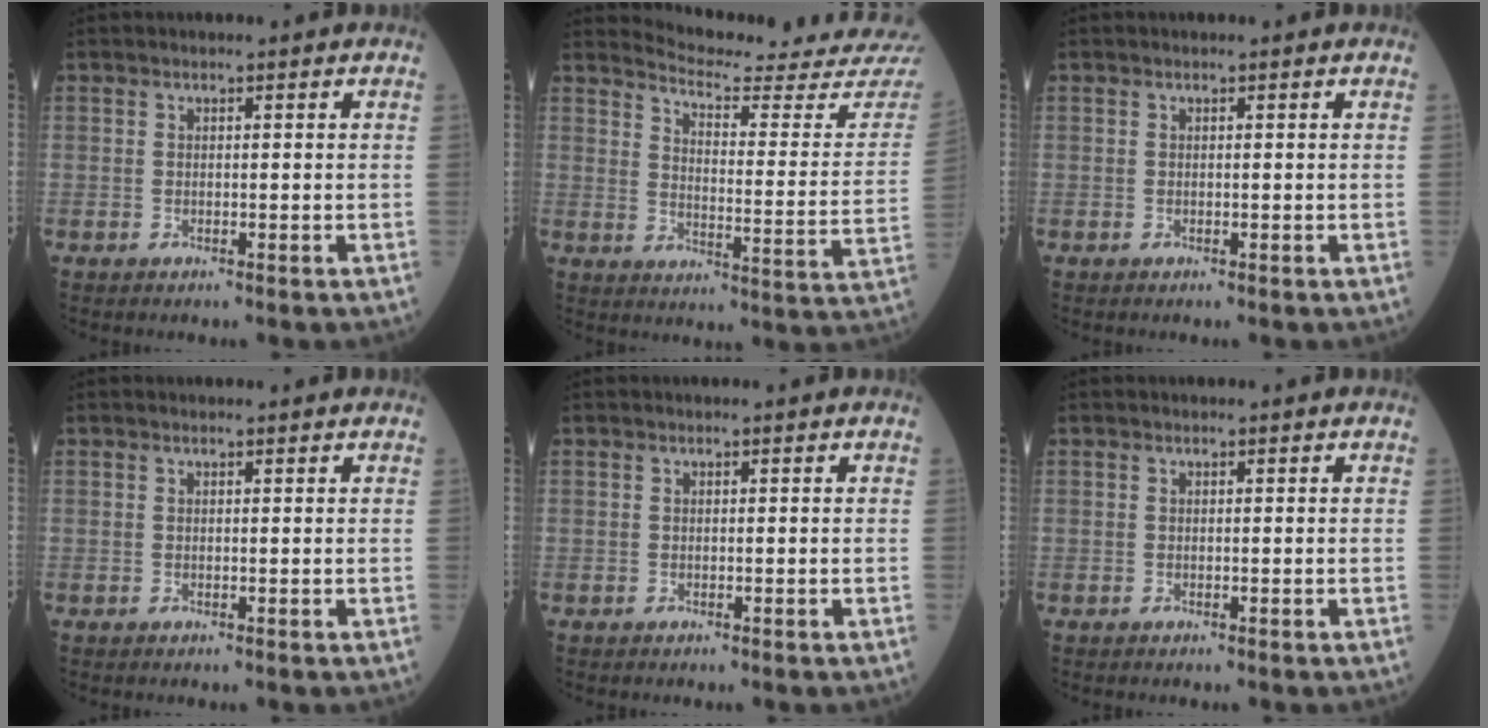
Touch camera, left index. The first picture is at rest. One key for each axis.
{"total": 19.6, "fx": 19.4, "fy": -0.1, "fz": 3.2, "tx": -0.044, "ty": -0.134, "tz": 0.226}
{"total": 0.0}
{"total": 0.9, "fx": 0.9, "fy": 0.1, "fz": 0.2, "tx": -0.008, "ty": 0.006, "tz": 0.011}
{"total": 0.0}
{"total": 0.0}